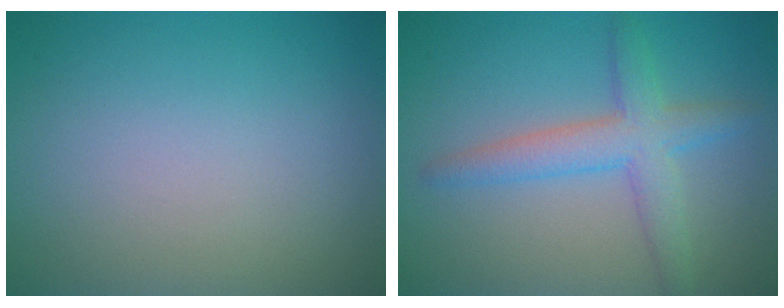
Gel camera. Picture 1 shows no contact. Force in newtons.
{"total": 4.1, "press": 4.1, "slide": 0.1}